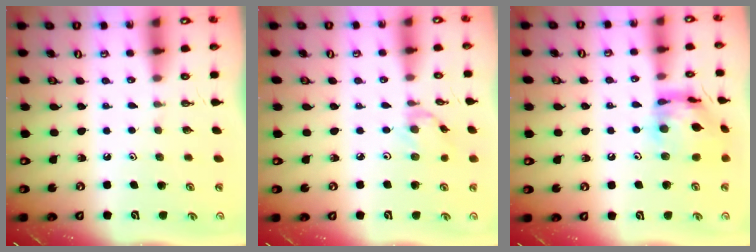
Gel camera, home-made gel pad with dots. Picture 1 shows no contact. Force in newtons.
{"total": 1.3, "press": 1.2, "slide": 0.4}
{"total": 13.9, "press": 13.9, "slide": 1.4}